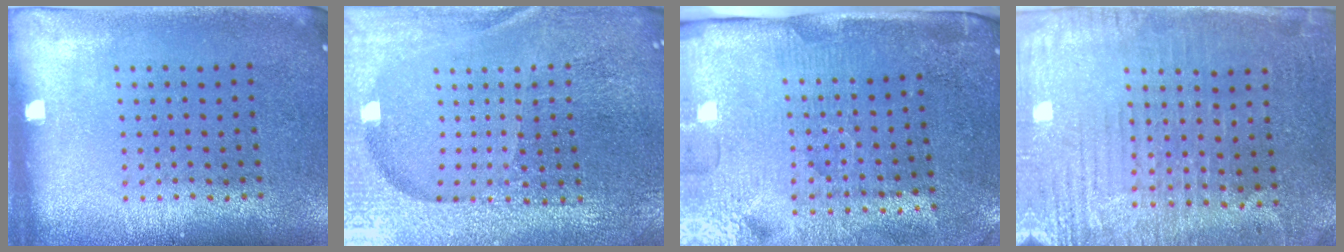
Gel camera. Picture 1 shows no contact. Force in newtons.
{"total": 5.2, "press": 4.8, "slide": 2.0}
{"total": 4.3, "press": 3.7, "slide": 2.2}
{"total": 3.2, "press": 2.9, "slide": 1.4}